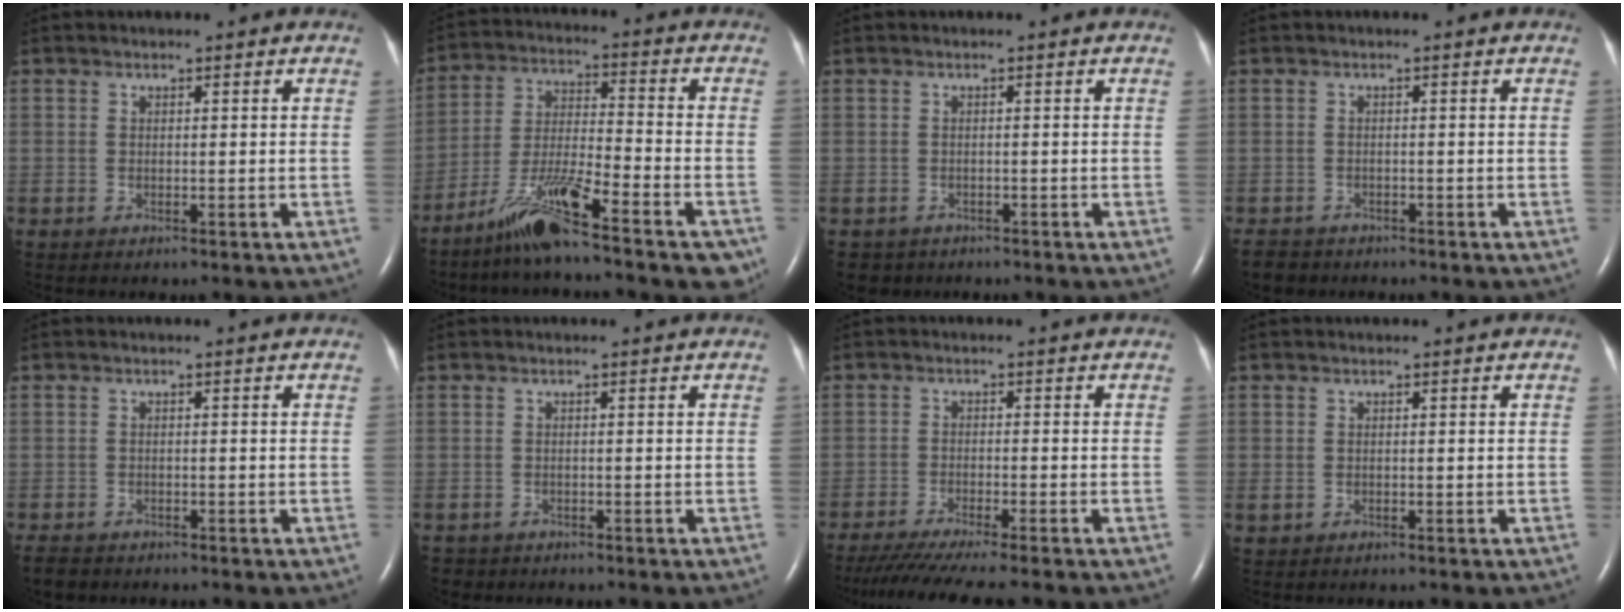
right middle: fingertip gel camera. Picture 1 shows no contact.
{"total": 14.0, "force": [-9.7, 1.8, 10.0], "torque": [-0.170, -0.010, -0.169]}
{"total": 2.2, "force": [-1.7, 1.5, -0.2], "torque": [-0.005, 0.001, -0.027]}
{"total": 3.1, "force": [-2.6, 1.6, 0.2], "torque": [-0.009, -0.002, -0.044]}
{"total": 2.6, "force": [-2.2, 1.1, 0.7], "torque": [-0.015, -0.004, -0.035]}
{"total": 1.1, "force": [-0.9, 0.7, -0.2], "torque": [-0.006, 0.001, -0.014]}
{"total": 10.6, "force": [-9.1, -0.6, 5.5], "torque": [-0.068, -0.030, -0.143]}
{"total": 0.0}